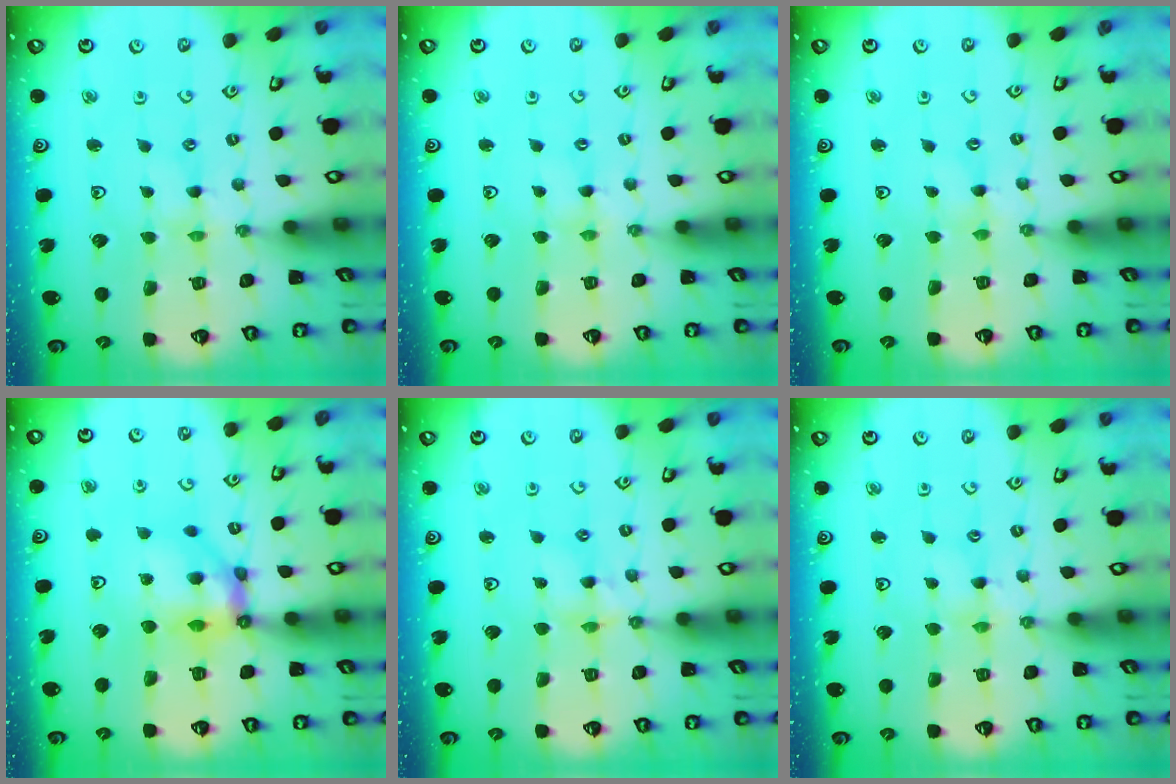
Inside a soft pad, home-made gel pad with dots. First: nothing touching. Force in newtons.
{"total": 0.0}
{"total": 0.0}
{"total": 9.7, "press": 9.7, "slide": 1.0}
{"total": 5.5, "press": 5.4, "slide": 0.9}
{"total": 2.3, "press": 2.3, "slide": 0.3}